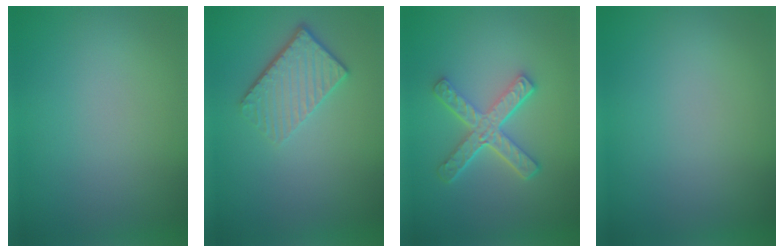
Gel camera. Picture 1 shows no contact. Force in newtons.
{"total": 3.6, "press": 2.7, "slide": 2.4}
{"total": 4.9, "press": 3.5, "slide": 3.4}
{"total": 0.0}